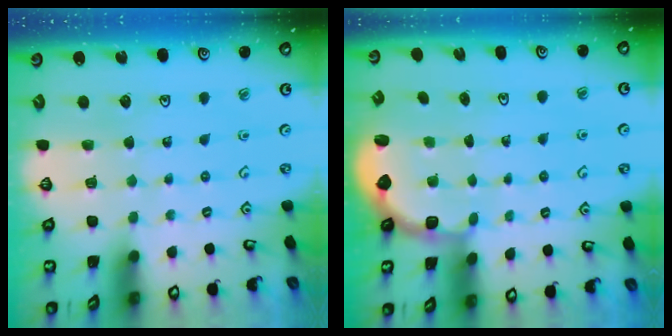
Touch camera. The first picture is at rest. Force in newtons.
{"total": 2.8, "press": 2.1, "slide": 1.8}